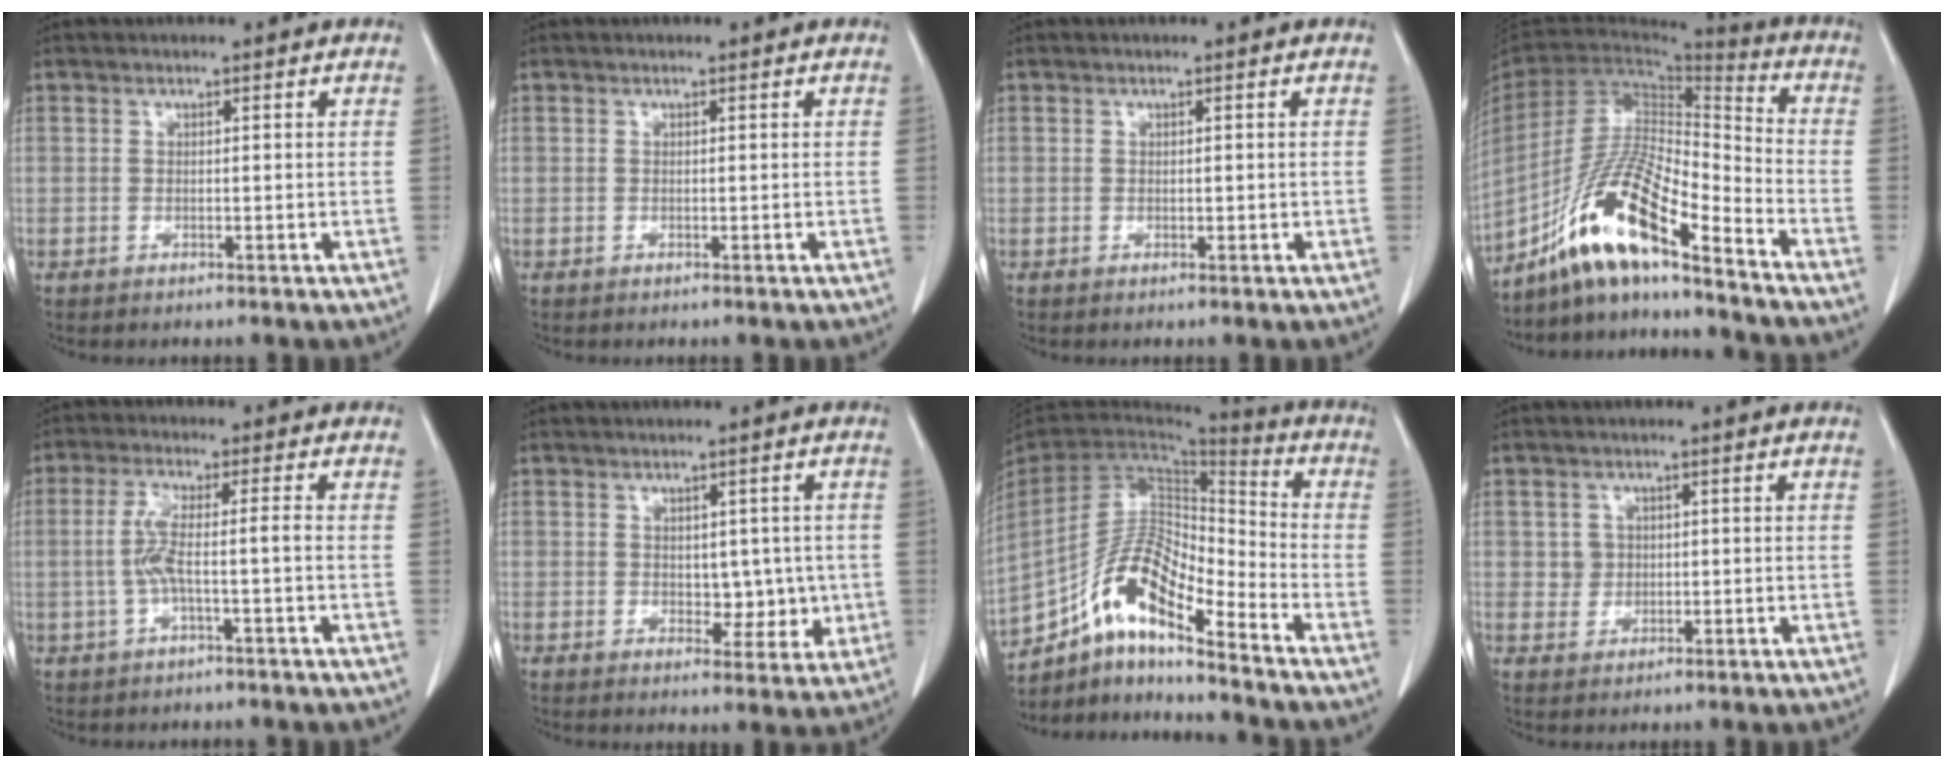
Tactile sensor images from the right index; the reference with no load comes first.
{"total": 0.0}
{"total": 0.7, "force": [0.0, 0.5, 0.5], "torque": [-0.007, -0.001, 0.002]}
{"total": 15.6, "force": [-11.4, 1.4, 10.6], "torque": [-0.201, 0.001, -0.209]}
{"total": 4.9, "force": [-1.0, 0.1, 4.8], "torque": [-0.107, 0.012, -0.017]}
{"total": 4.8, "force": [0.0, 3.0, 3.8], "torque": [-0.036, 0.001, 0.009]}
{"total": 14.5, "force": [-9.5, 3.4, 10.4], "torque": [-0.201, 0.020, -0.173]}
{"total": 2.2, "force": [0.4, 2.2, 0.3], "torque": [0.000, 0.002, 0.009]}